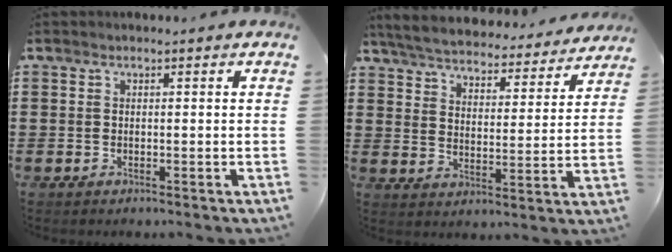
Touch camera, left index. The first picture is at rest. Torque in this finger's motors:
{"motor_torque": [1.11, -1.03, 1.05, 0.13]}